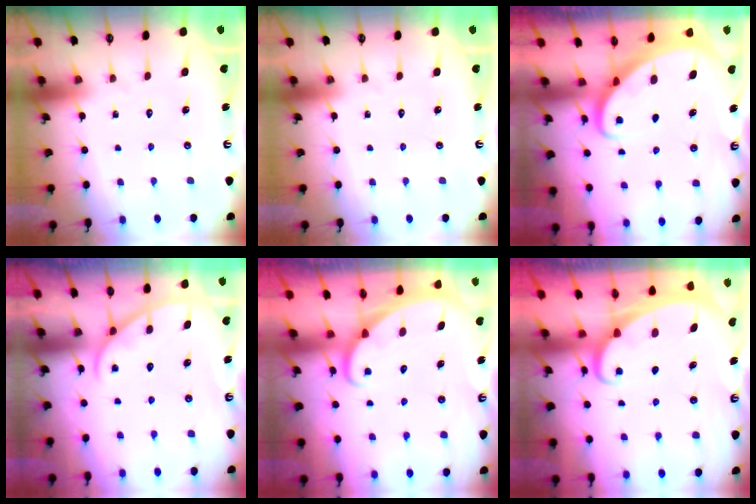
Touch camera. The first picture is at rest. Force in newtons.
{"total": 0.0}
{"total": 2.4, "press": 2.4, "slide": 0.3}
{"total": 2.7, "press": 2.6, "slide": 0.3}
{"total": 1.9, "press": 1.9, "slide": 0.0}
{"total": 1.9, "press": 1.9, "slide": 0.1}